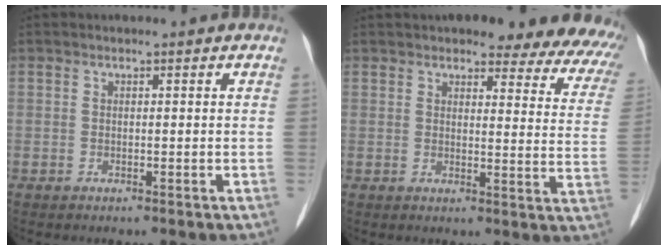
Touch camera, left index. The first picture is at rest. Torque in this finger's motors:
{"motor_torque": [1.07, -1.07, 0.41, 0.06]}